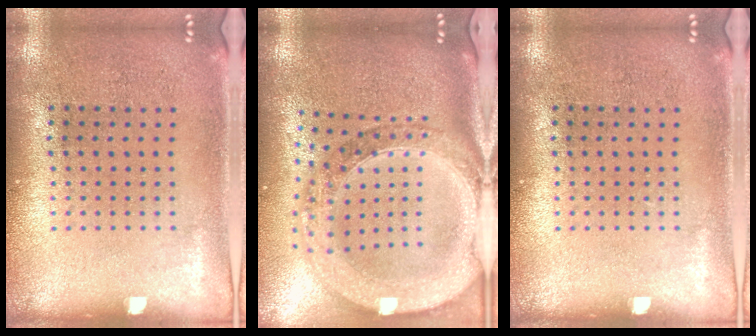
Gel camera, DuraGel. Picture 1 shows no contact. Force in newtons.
{"total": 2.7, "press": 2.4, "slide": 1.4}
{"total": 0.0}